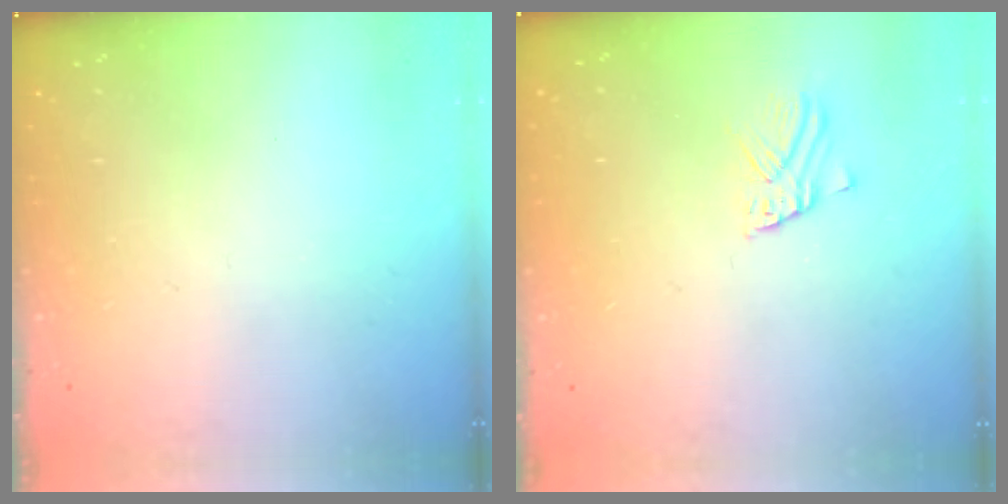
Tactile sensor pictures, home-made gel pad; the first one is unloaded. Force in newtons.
{"total": 2.4, "press": 2.4, "slide": 0.2}